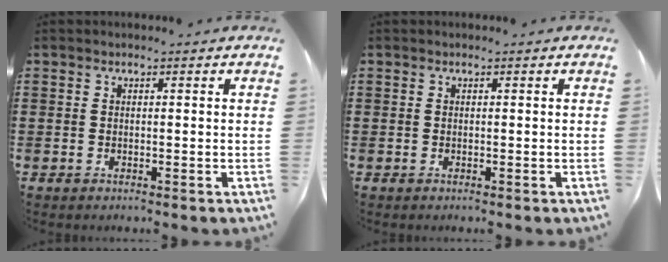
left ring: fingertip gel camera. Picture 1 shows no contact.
{"total": 0.0}